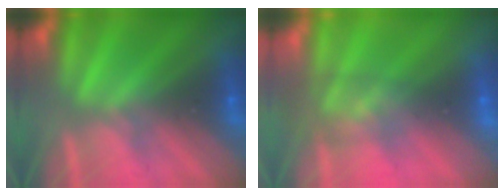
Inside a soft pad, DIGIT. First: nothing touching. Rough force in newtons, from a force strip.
{"total": 8.0}